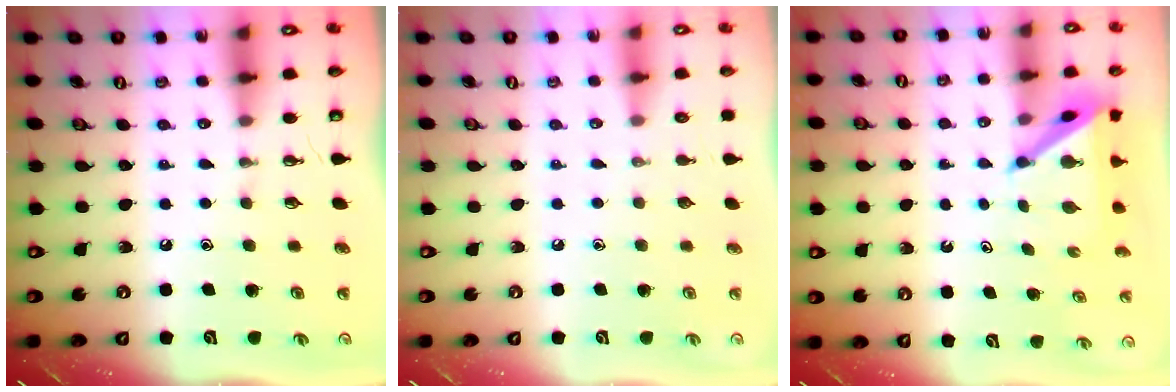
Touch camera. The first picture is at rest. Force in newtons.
{"total": 0.0}
{"total": 5.1, "press": 5.0, "slide": 0.4}